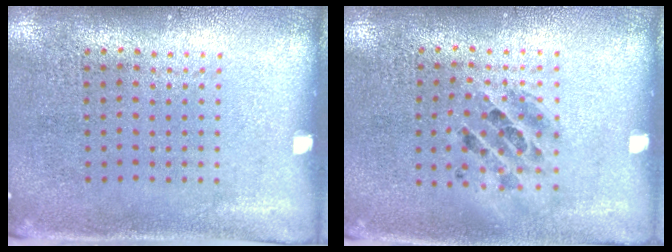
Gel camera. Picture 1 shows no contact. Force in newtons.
{"total": 1.3, "press": 1.2, "slide": 0.5}